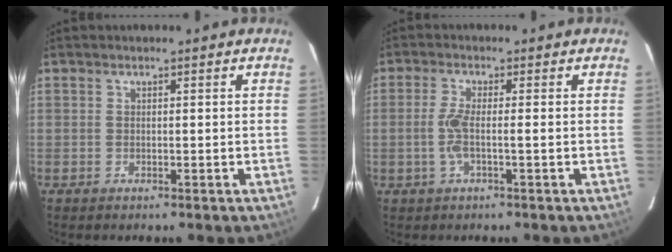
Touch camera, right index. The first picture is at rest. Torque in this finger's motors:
{"motor_torque": [0.51, -0.13, 0.16, 0.08]}